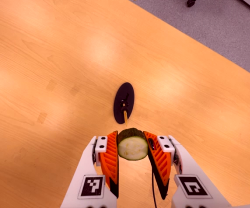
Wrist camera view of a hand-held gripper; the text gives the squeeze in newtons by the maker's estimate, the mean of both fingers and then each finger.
{"total": 10.4, "left": 10.0, "right": 10.8}